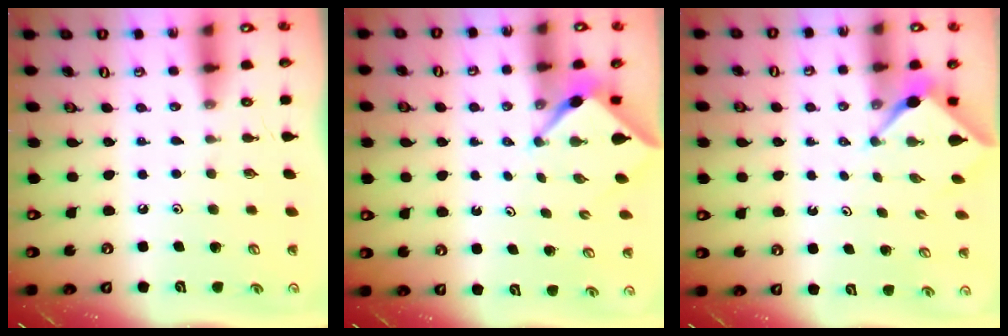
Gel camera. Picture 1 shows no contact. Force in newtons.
{"total": 3.2, "press": 3.2, "slide": 0.3}
{"total": 2.3, "press": 2.3, "slide": 0.3}